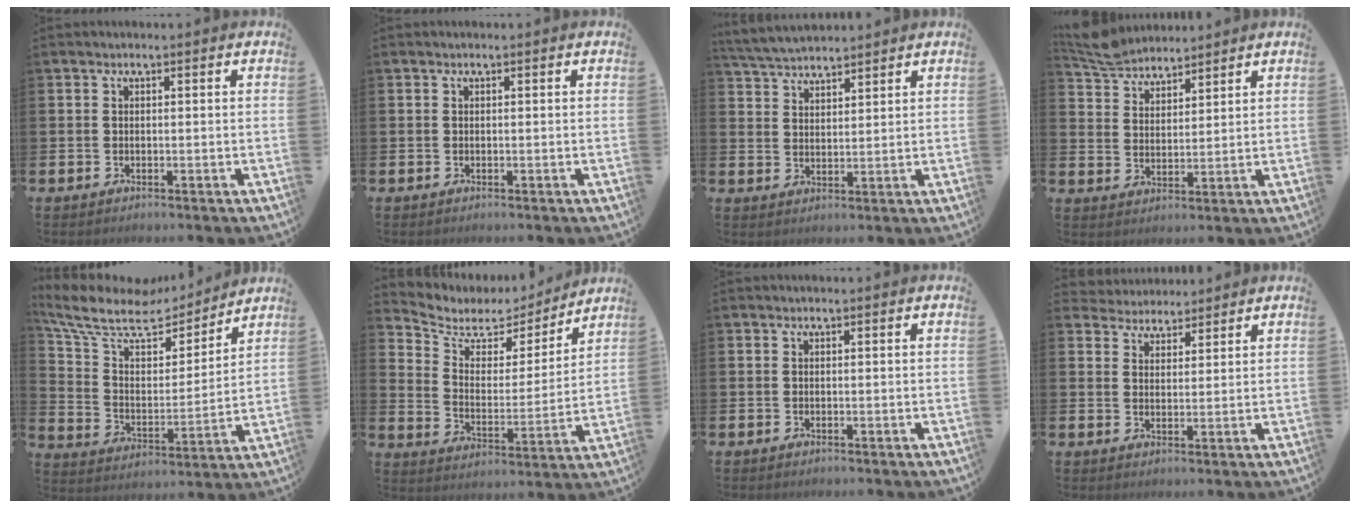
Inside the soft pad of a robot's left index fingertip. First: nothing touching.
{"total": 0.0}
{"total": 4.4, "force": [4.3, 0.6, 0.4], "torque": [-0.029, -0.017, 0.080]}
{"total": 5.7, "force": [5.6, 1.2, 0.5], "torque": [-0.035, -0.023, 0.104]}
{"total": 9.9, "force": [7.8, 4.6, 3.8], "torque": [-0.120, -0.046, 0.135]}
{"total": 5.8, "force": [4.9, 2.9, 1.2], "torque": [-0.060, -0.037, 0.081]}
{"total": 0.0}
{"total": 3.9, "force": [3.6, 1.2, -0.5], "torque": [-0.011, -0.016, 0.067]}